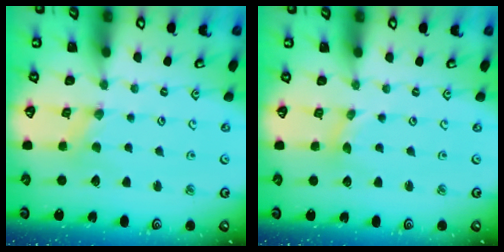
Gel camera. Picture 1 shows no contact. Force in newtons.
{"total": 0.7, "press": 0.7, "slide": 0.1}